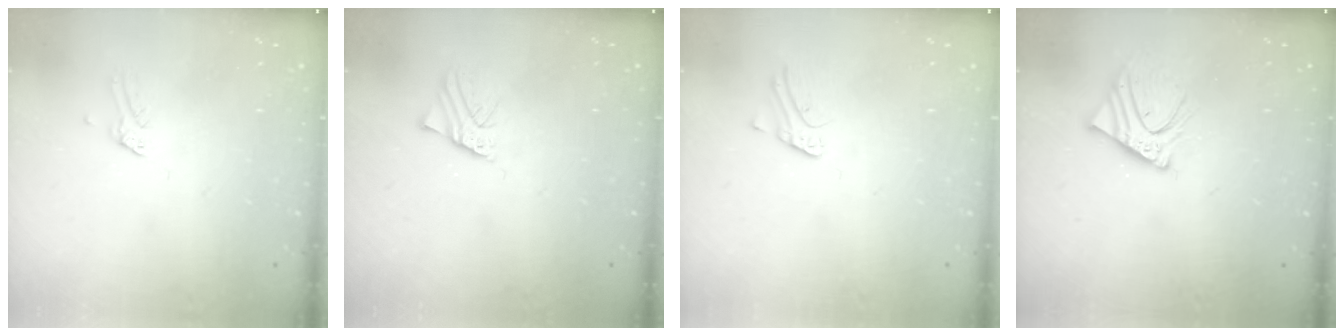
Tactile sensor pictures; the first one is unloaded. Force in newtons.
{"total": 2.1, "press": 2.1, "slide": 0.2}
{"total": 2.7, "press": 2.7, "slide": 0.3}
{"total": 7.8, "press": 7.8, "slide": 0.5}